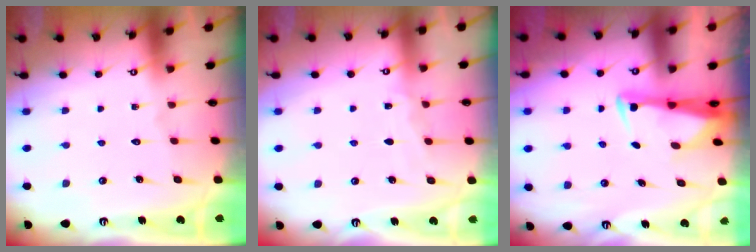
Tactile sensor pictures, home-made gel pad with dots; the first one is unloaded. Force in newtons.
{"total": 3.9, "press": 3.8, "slide": 0.5}
{"total": 3.1, "press": 3.1, "slide": 0.7}